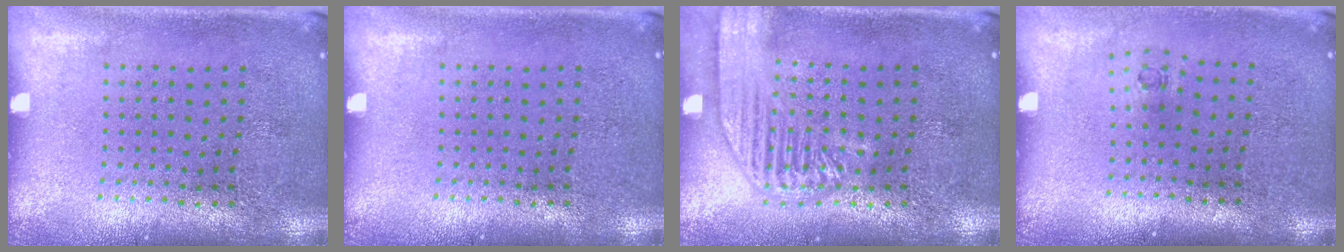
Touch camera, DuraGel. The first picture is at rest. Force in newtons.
{"total": 0.0}
{"total": 2.0, "press": 2.0, "slide": 0.2}
{"total": 0.6, "press": 0.2, "slide": 0.5}